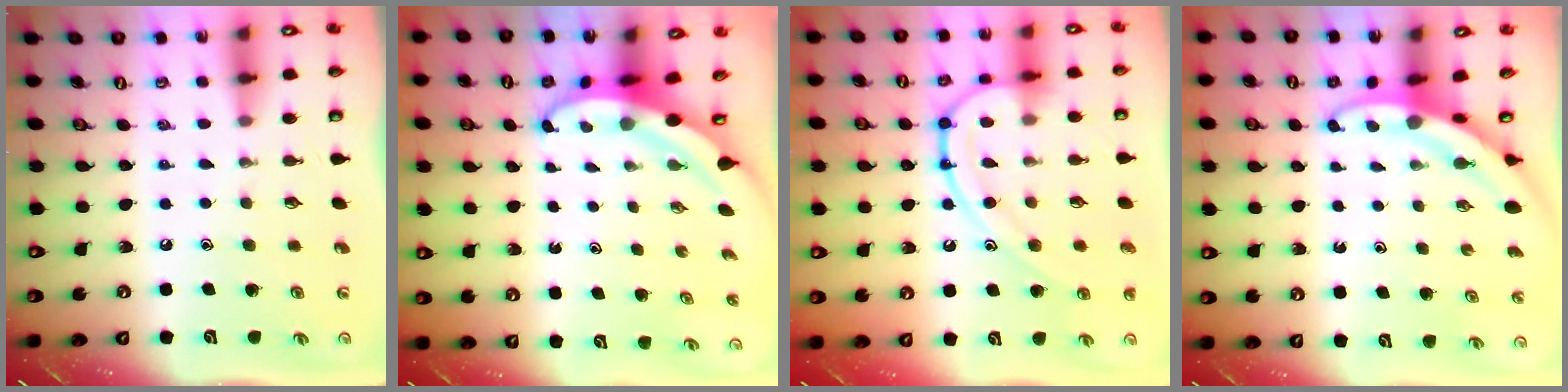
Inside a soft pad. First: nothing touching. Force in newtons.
{"total": 3.9, "press": 3.8, "slide": 0.6}
{"total": 13.6, "press": 13.5, "slide": 1.2}
{"total": 3.4, "press": 3.4, "slide": 0.2}